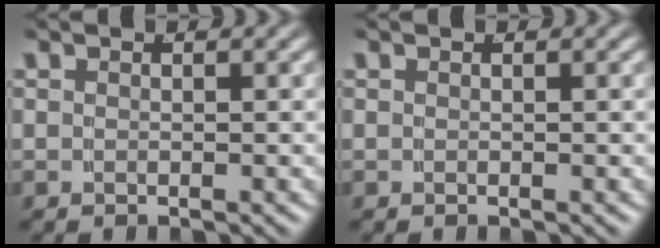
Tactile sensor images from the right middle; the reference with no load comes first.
{"total": 0.0}